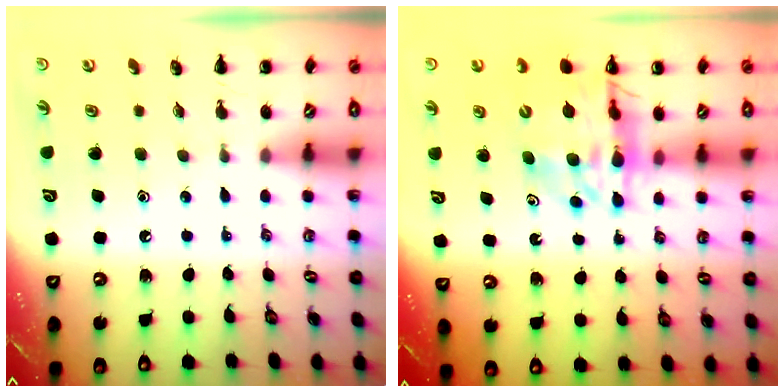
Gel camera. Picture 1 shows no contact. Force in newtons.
{"total": 16.7, "press": 16.2, "slide": 4.2}